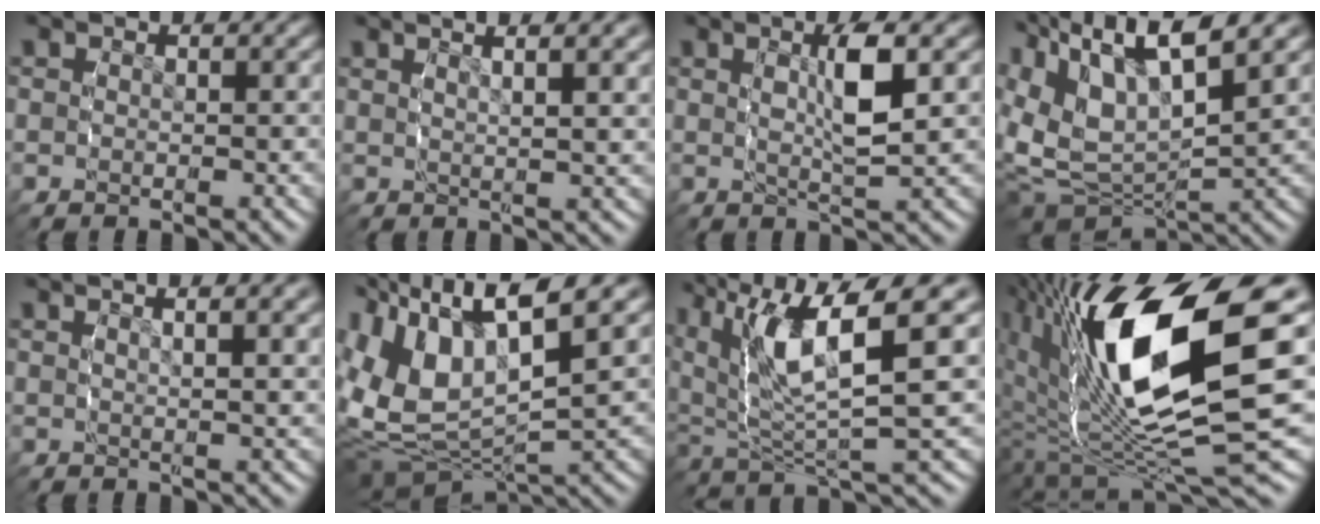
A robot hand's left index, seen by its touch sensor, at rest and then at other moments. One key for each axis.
{"total": 6.0, "fx": 3.6, "fy": 1.7, "fz": 4.4, "tx": -0.058, "ty": 0.017, "tz": 0.051}
{"total": 4.3, "fx": 0.4, "fy": 1.4, "fz": 4.0, "tx": -0.082, "ty": -0.006, "tz": 0.011}
{"total": 12.4, "fx": 1.7, "fy": 8.9, "fz": 8.4, "tx": -0.193, "ty": -0.023, "tz": 0.032}
{"total": 5.2, "fx": 3.3, "fy": 1.4, "fz": 3.8, "tx": -0.048, "ty": 0.014, "tz": 0.047}
{"total": 14.0, "fx": 0.1, "fy": 10.5, "fz": 9.3, "tx": -0.215, "ty": -0.033, "tz": 0.009}
{"total": 10.3, "fx": 1.5, "fy": 5.5, "fz": 8.6, "tx": -0.169, "ty": -0.014, "tz": 0.031}
{"total": 19.6, "fx": 0.2, "fy": 10.3, "fz": 16.7, "tx": -0.316, "ty": -0.018, "tz": 0.017}